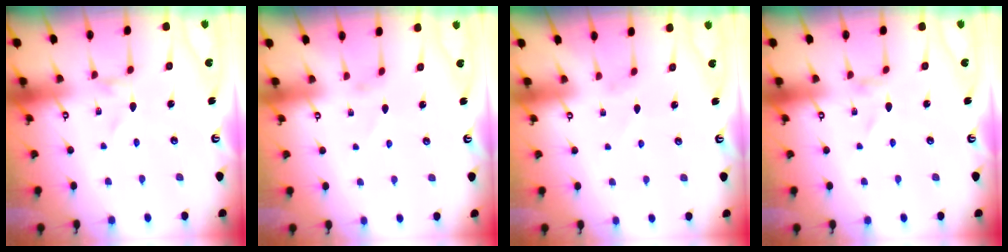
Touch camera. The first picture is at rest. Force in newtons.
{"total": 0.0}
{"total": 0.0}
{"total": 0.0}